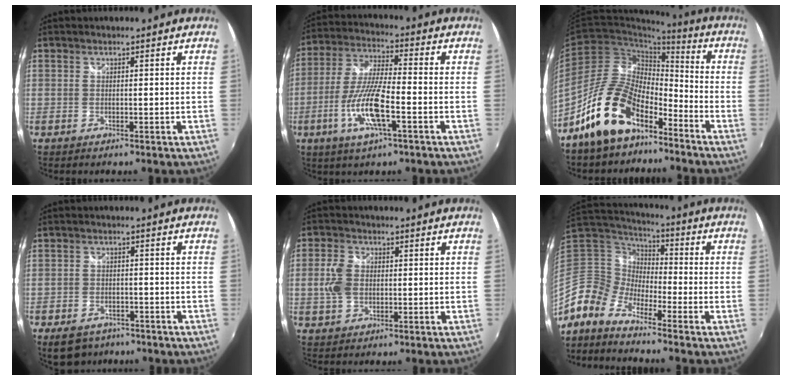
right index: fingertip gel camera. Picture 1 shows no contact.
{"total": 12.4, "force": [-4.5, 2.5, 11.3], "torque": [-0.238, -0.007, -0.087]}
{"total": 14.9, "force": [-10.3, 6.9, 8.3], "torque": [-0.160, 0.022, -0.188]}
{"total": 7.2, "force": [-5.1, 4.3, 2.6], "torque": [-0.069, -0.001, -0.076]}
{"total": 5.5, "force": [-0.1, 4.1, 3.6], "torque": [-0.078, 0.007, 0.001]}
{"total": 10.7, "force": [-7.2, 5.6, 5.5], "torque": [-0.106, 0.006, -0.168]}